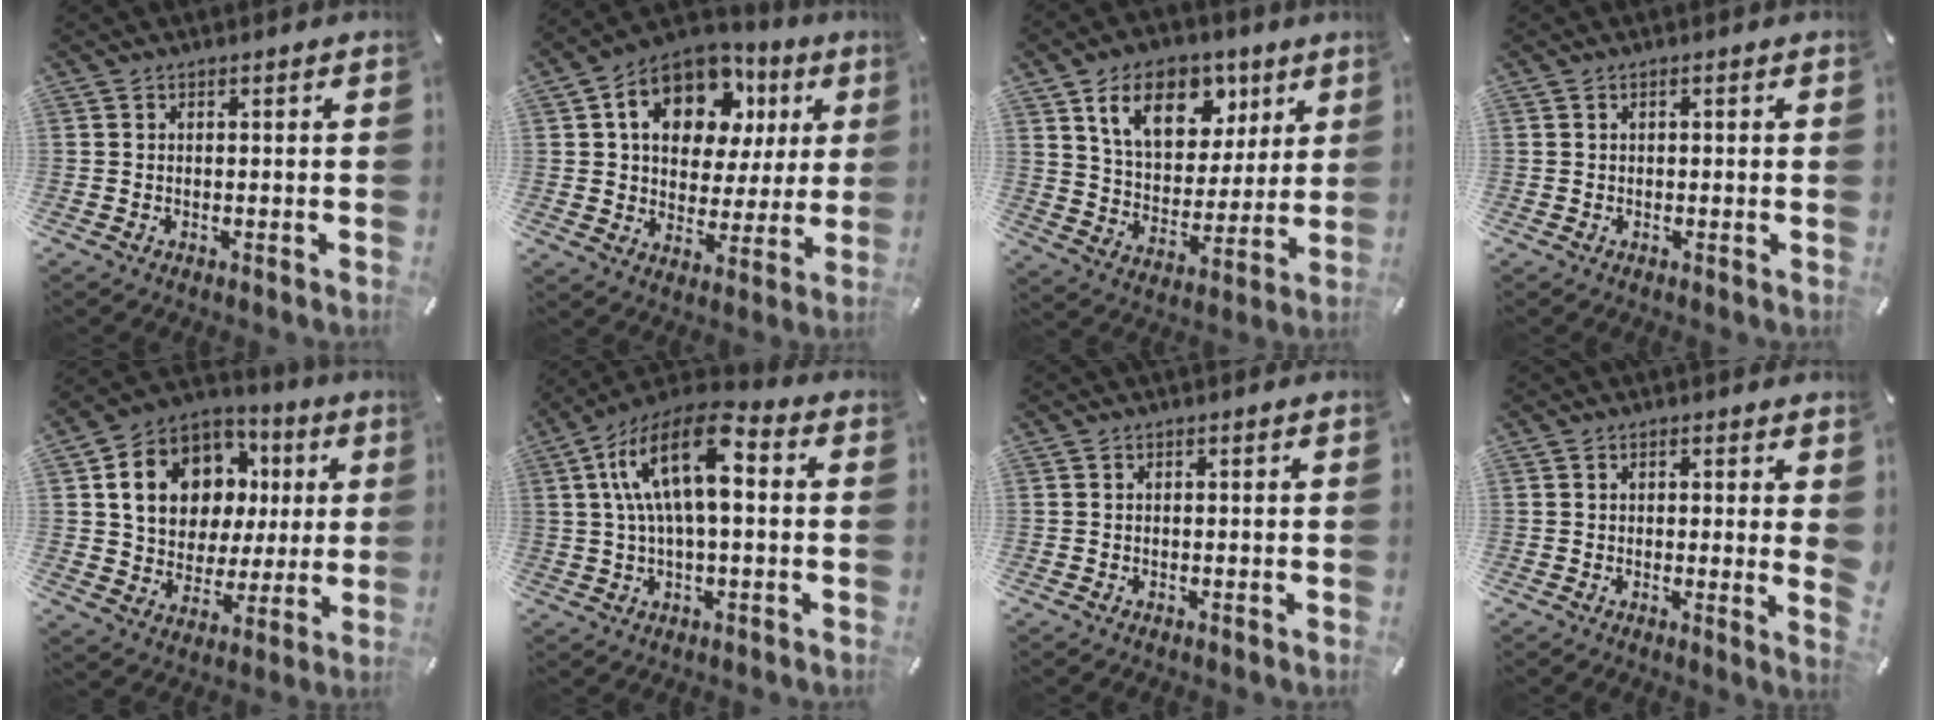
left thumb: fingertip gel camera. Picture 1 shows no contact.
{"total": 15.7, "force": [7.3, 11.0, 8.4], "torque": [-0.148, -0.024, 0.133]}
{"total": 15.9, "force": [8.4, 10.8, 8.1], "torque": [-0.136, -0.026, 0.152]}
{"total": 0.9, "force": [0.0, 0.1, 0.9], "torque": [-0.016, -0.001, 0.000]}
{"total": 14.9, "force": [4.1, 12.6, 7.0], "torque": [-0.120, -0.014, 0.083]}
{"total": 15.7, "force": [3.3, 7.1, 13.5], "torque": [-0.272, -0.004, 0.056]}
{"total": 0.0}
{"total": 3.6, "force": [0.9, 0.4, 3.4], "torque": [-0.048, -0.013, 0.012]}